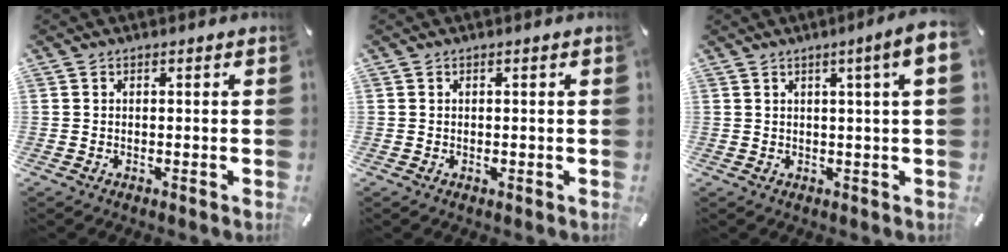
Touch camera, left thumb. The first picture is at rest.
{"total": 0.6, "force": [-0.1, 0.3, 0.5], "torque": [-0.008, -0.002, -0.002]}
{"total": 6.5, "force": [2.4, 0.3, 6.1], "torque": [-0.098, -0.005, 0.036]}